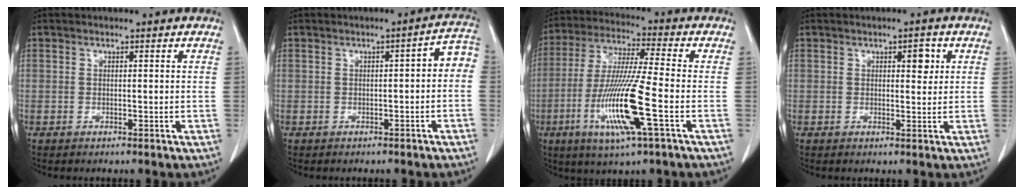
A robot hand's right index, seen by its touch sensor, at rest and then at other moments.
{"total": 4.0, "force": [-0.6, 1.2, 3.7], "torque": [-0.042, 0.024, -0.010]}
{"total": 14.4, "force": [-4.6, 0.1, 13.7], "torque": [-0.286, -0.019, -0.086]}
{"total": 2.6, "force": [1.0, 1.0, 2.2], "torque": [-0.027, -0.001, 0.014]}